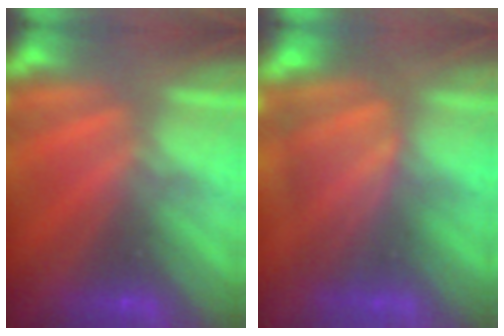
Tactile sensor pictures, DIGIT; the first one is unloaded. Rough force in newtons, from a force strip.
{"total": 4.8}